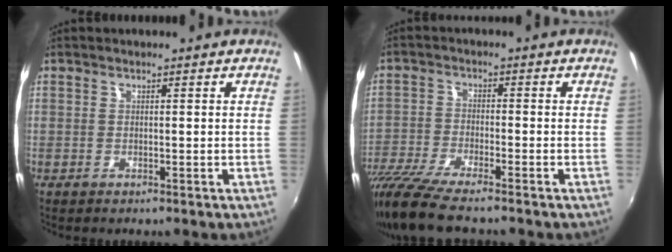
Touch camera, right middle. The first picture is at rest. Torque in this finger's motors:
{"motor_torque": [1.11, -1.03, 0.26, 0.18]}